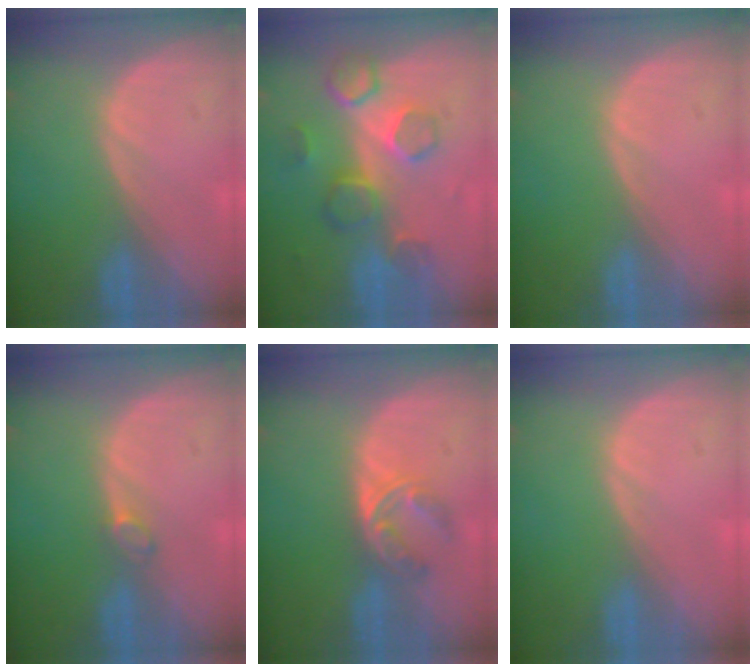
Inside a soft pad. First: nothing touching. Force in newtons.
{"total": 8.6, "press": 7.7, "slide": 3.7}
{"total": 0.0}
{"total": 1.4, "press": 1.4, "slide": 0.2}
{"total": 5.7, "press": 4.5, "slide": 3.4}
{"total": 0.5, "press": 0.0, "slide": 0.5}